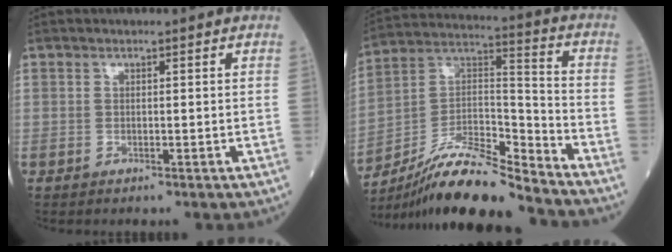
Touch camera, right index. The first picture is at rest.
{"total": 16.2, "force": [-14.3, 1.3, 7.5], "torque": [-0.136, 0.029, -0.258]}